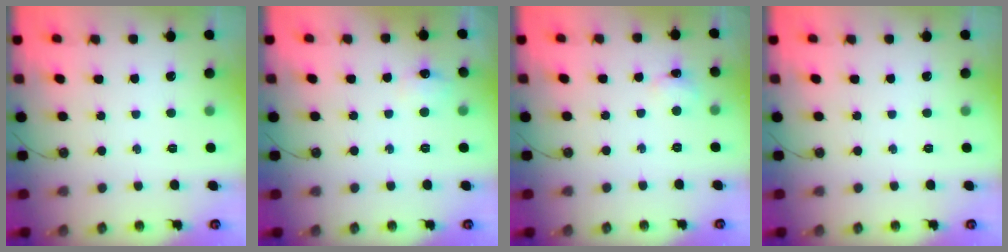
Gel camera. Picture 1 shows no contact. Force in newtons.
{"total": 6.5, "press": 6.5, "slide": 1.0}
{"total": 2.5, "press": 2.4, "slide": 0.5}
{"total": 0.0}